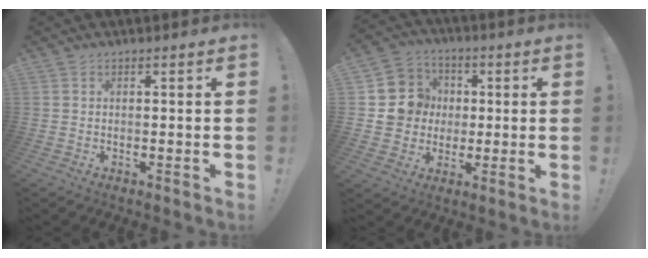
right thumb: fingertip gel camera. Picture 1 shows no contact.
{"total": 11.4, "force": [0.1, 11.0, 2.8], "torque": [-0.035, 0.012, 0.012]}